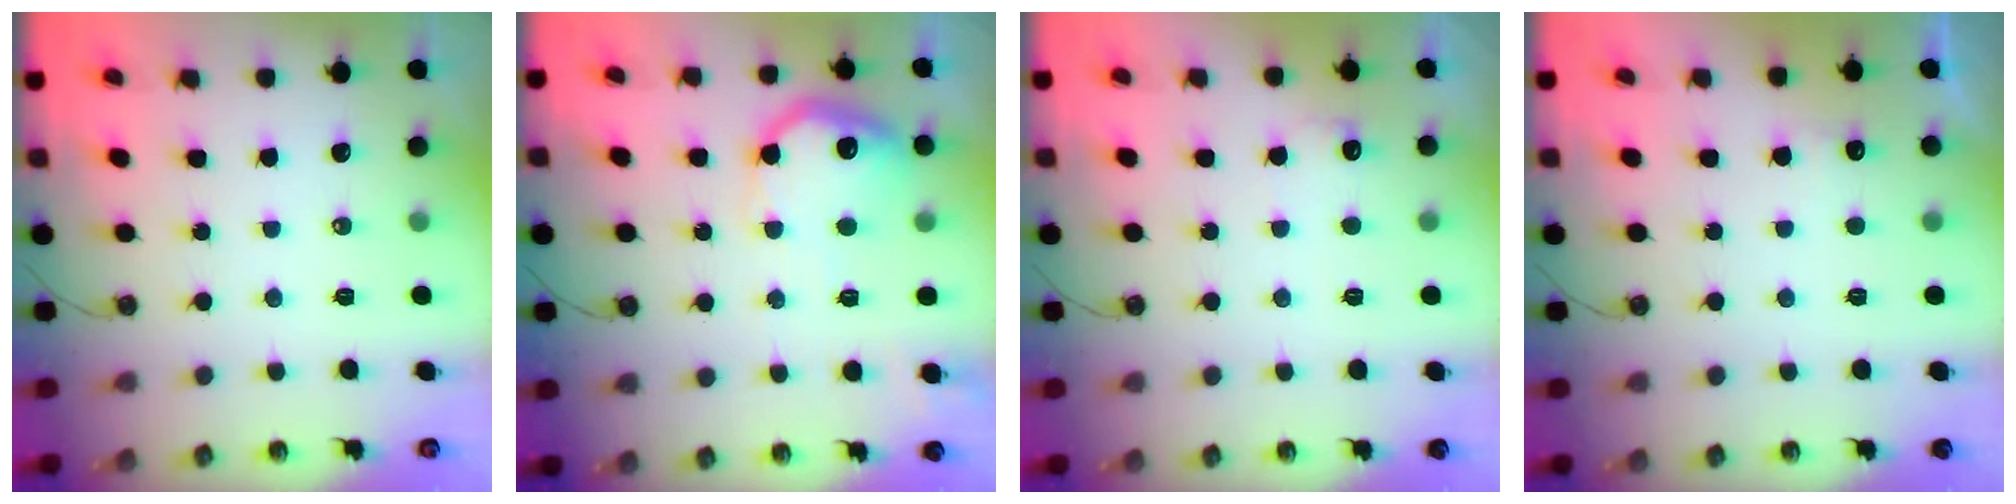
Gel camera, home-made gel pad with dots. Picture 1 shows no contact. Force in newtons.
{"total": 14.6, "press": 14.5, "slide": 0.8}
{"total": 6.1, "press": 6.0, "slide": 1.0}
{"total": 5.2, "press": 5.0, "slide": 1.3}